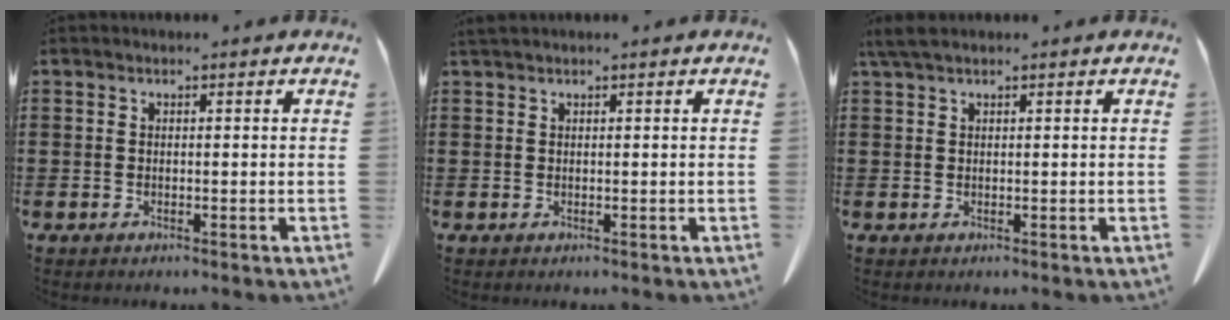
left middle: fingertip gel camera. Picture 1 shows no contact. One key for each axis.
{"total": 0.6, "fx": 0.5, "fy": 0.0, "fz": 0.3, "tx": -0.008, "ty": -0.003, "tz": 0.012}
{"total": 2.0, "fx": 1.4, "fy": 0.3, "fz": 1.4, "tx": -0.032, "ty": 0.000, "tz": 0.026}